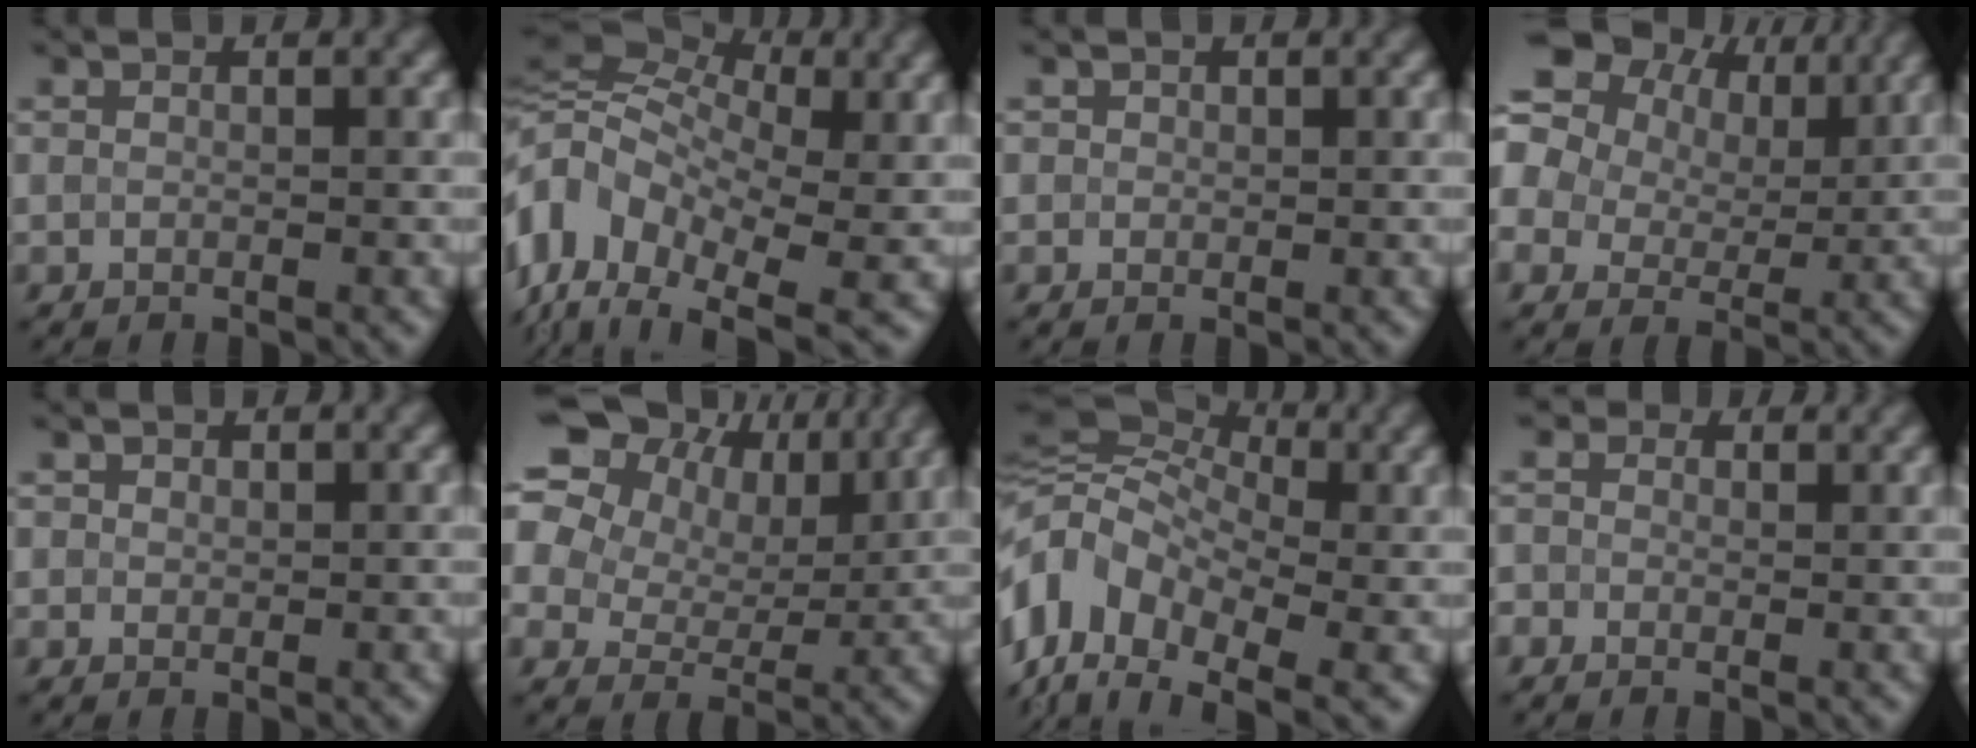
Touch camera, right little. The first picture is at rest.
{"total": 13.5, "force": [-2.5, 8.9, 9.9], "torque": [-0.210, 0.020, -0.023]}
{"total": 0.7, "force": [0.2, 0.7, 0.1], "torque": [0.006, -0.002, 0.002]}
{"total": 17.0, "force": [8.3, 11.7, 9.1], "torque": [-0.220, 0.047, 0.137]}
{"total": 1.0, "force": [0.4, 0.9, 0.2], "torque": [0.001, -0.002, 0.008]}
{"total": 21.4, "force": [10.5, 14.7, 11.6], "torque": [-0.236, 0.053, 0.162]}
{"total": 11.5, "force": [-3.5, 7.9, 7.6], "torque": [-0.166, 0.017, -0.063]}
{"total": 3.8, "force": [1.5, 3.1, 1.6], "torque": [-0.019, 0.014, -0.015]}